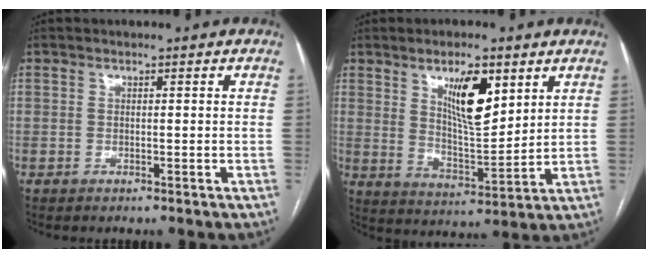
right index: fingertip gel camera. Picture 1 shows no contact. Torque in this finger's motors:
{"motor_torque": [1.09, 0.95, 0.42, 0.10]}